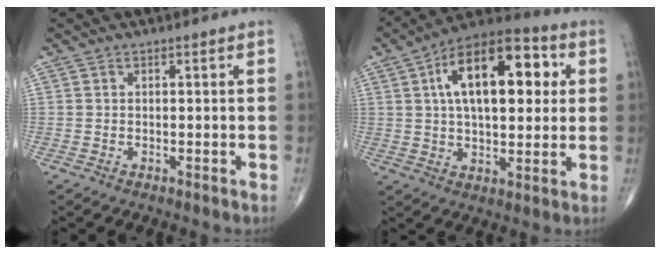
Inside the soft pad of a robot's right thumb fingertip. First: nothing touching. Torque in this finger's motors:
{"motor_torque": [1.26, 3.75, 1.78, 0.53, 0.17]}